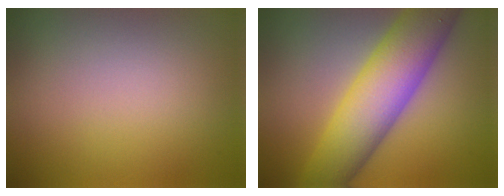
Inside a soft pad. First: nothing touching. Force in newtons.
{"total": 10.1, "press": 10.1, "slide": 0.3}